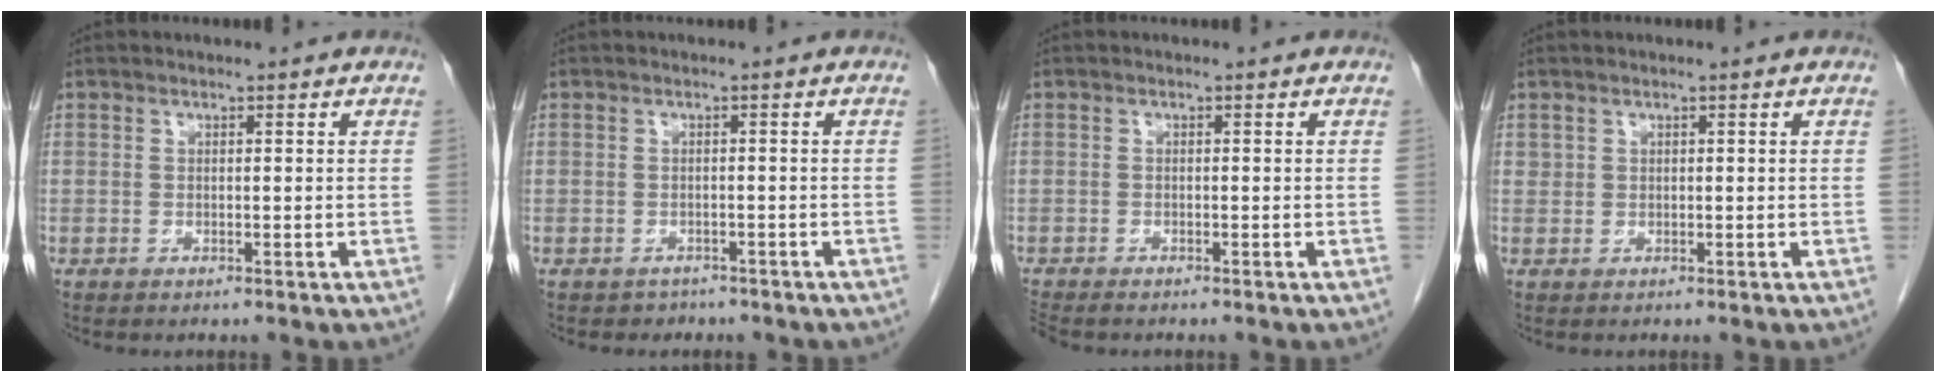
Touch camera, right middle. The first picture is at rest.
{"total": 2.5, "force": [-2.0, 1.6, 0.0], "torque": [-0.013, 0.006, -0.024]}
{"total": 2.2, "force": [-2.0, 0.4, 0.8], "torque": [-0.017, -0.006, -0.033]}
{"total": 0.5, "force": [0.4, 0.4, 0.0], "torque": [0.004, 0.001, 0.006]}